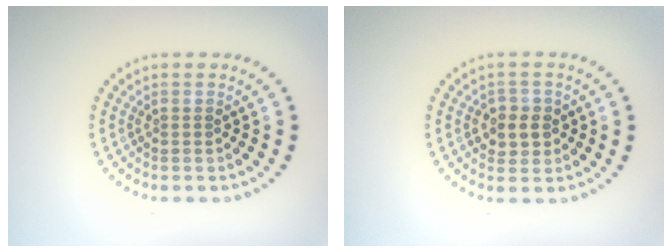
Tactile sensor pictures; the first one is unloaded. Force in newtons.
{"total": 2.4, "press": 2.3, "slide": 0.7}